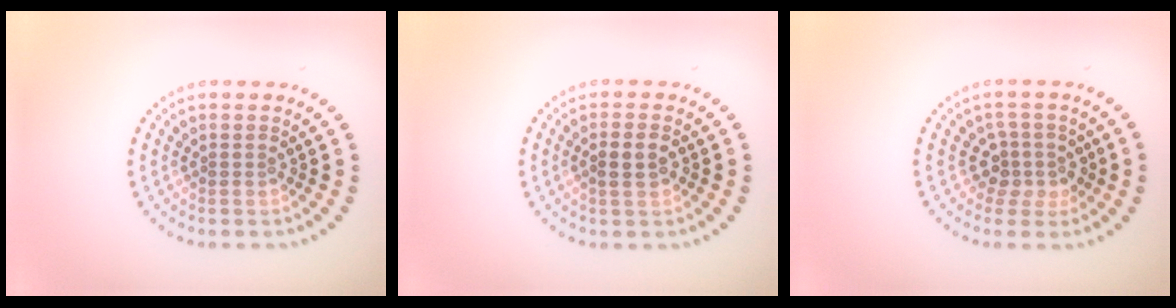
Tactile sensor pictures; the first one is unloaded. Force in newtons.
{"total": 2.1, "press": 2.0, "slide": 0.4}
{"total": 2.7, "press": 2.0, "slide": 1.9}